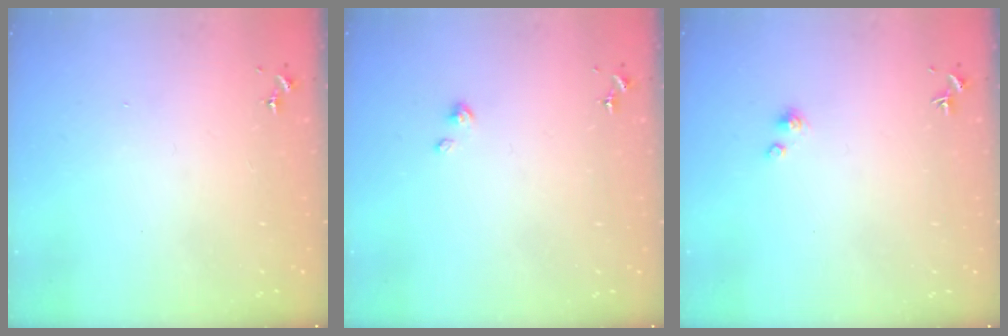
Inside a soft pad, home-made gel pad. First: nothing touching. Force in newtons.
{"total": 2.4, "press": 2.4, "slide": 0.3}
{"total": 2.1, "press": 2.1, "slide": 0.2}